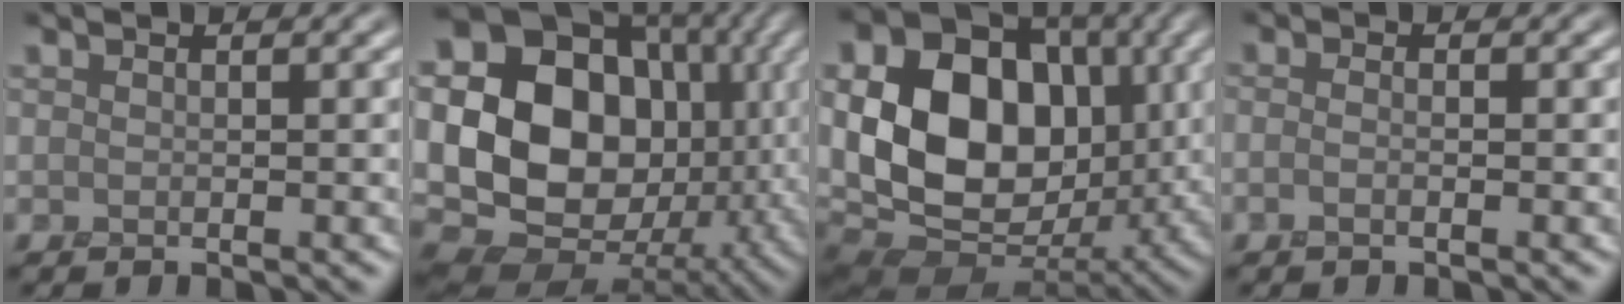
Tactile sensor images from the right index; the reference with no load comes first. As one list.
[{"total": 20.2, "force": [1.8, 15.8, 12.5], "torque": [-0.240, 0.016, 0.046]}, {"total": 16.9, "force": [1.2, 12.7, 11.1], "torque": [-0.218, -0.002, 0.021]}, {"total": 0.8, "force": [-0.8, 0.0, 0.3], "torque": [-0.006, -0.003, -0.016]}]